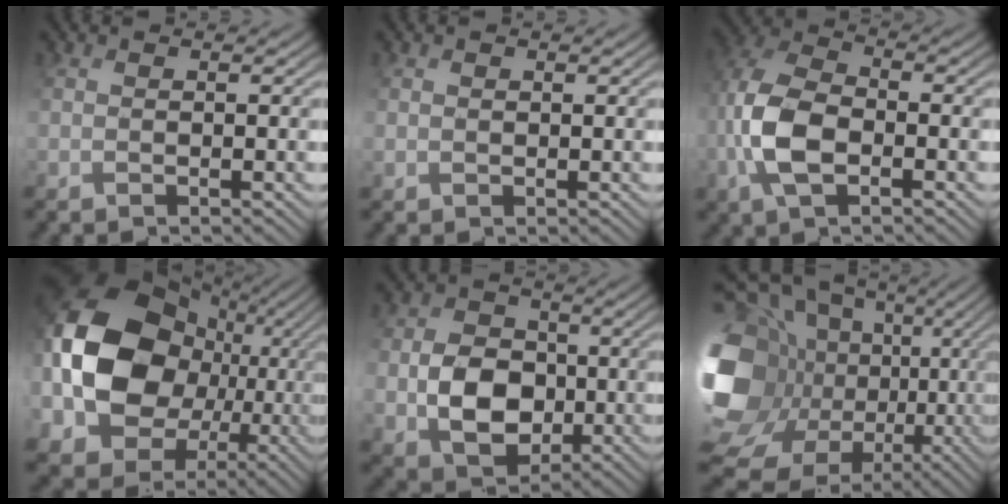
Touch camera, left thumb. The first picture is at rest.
{"total": 0.7, "force": [0.4, 0.3, -0.5], "torque": [0.007, 0.000, 0.012]}
{"total": 8.1, "force": [-2.0, 4.5, 6.4], "torque": [-0.160, 0.011, -0.050]}
{"total": 20.2, "force": [1.3, 16.2, 12.1], "torque": [-0.300, -0.008, 0.037]}
{"total": 7.4, "force": [-0.6, 6.3, 3.8], "torque": [-0.087, -0.003, -0.014]}
{"total": 21.4, "force": [-1.0, 17.5, 12.3], "torque": [-0.316, -0.002, -0.024]}